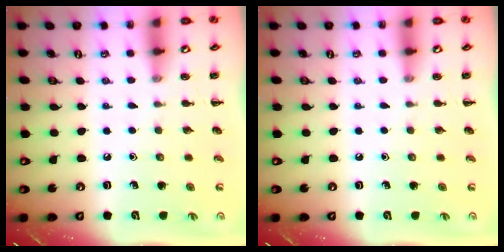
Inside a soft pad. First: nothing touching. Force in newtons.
{"total": 0.0}